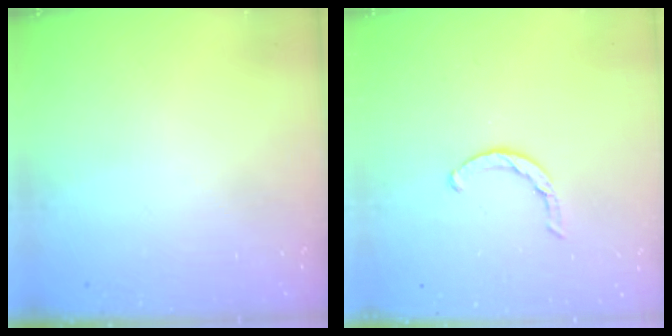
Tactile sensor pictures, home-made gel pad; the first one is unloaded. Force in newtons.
{"total": 3.0, "press": 3.0, "slide": 0.3}